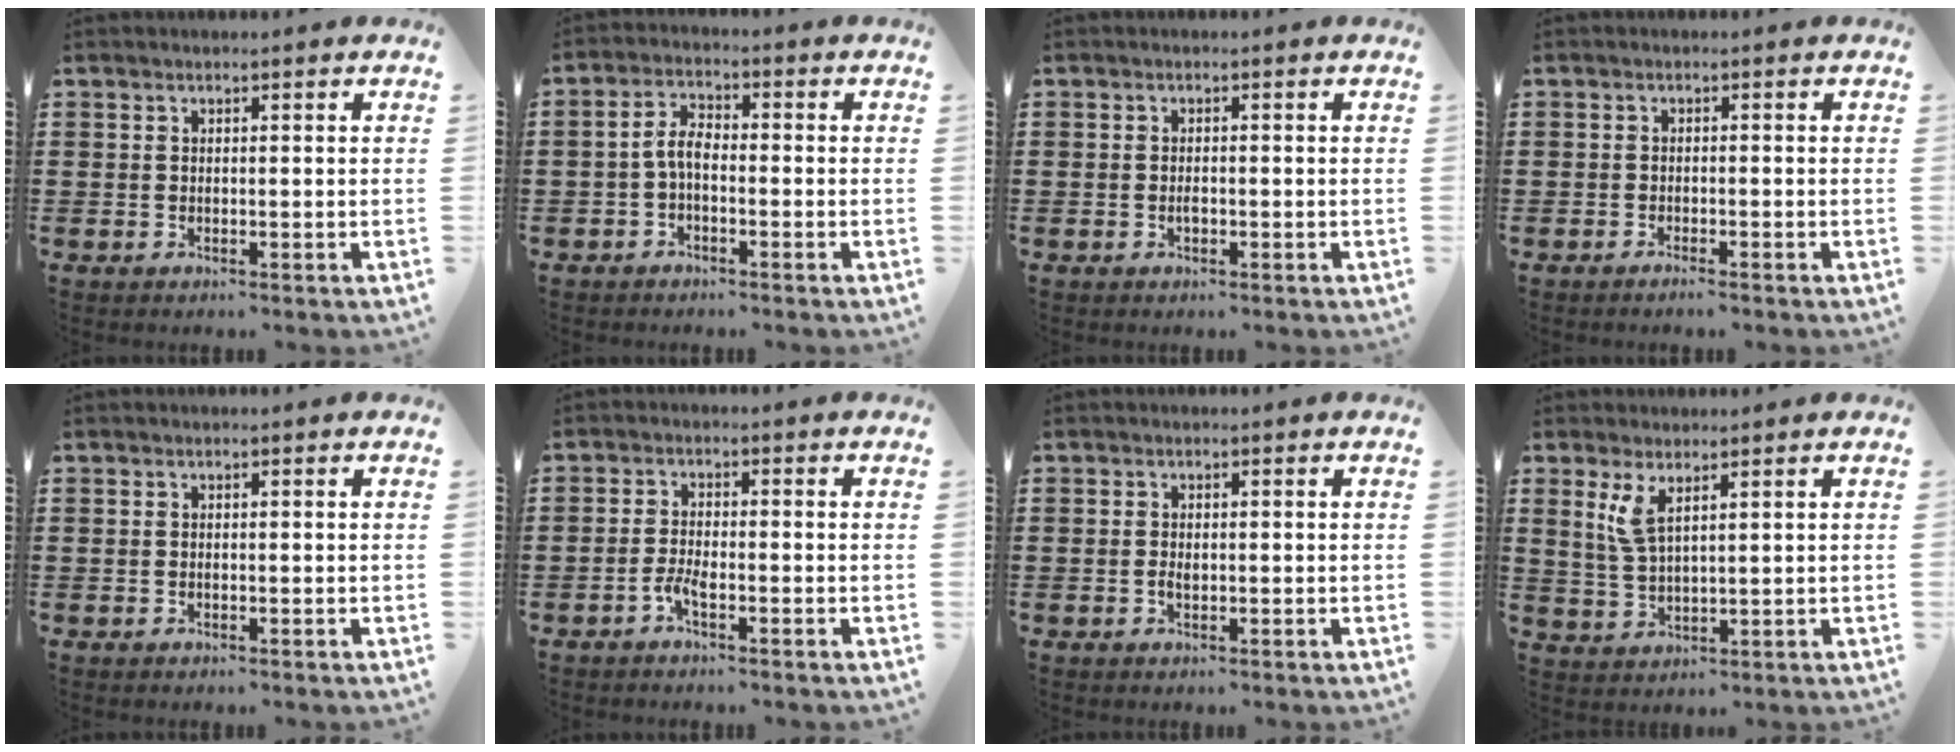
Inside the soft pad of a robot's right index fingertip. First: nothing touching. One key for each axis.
{"total": 3.6, "fx": -1.1, "fy": 1.6, "fz": 3.1, "tx": -0.079, "ty": 0.002, "tz": -0.029}
{"total": 1.2, "fx": -0.4, "fy": 0.5, "fz": 1.0, "tx": -0.020, "ty": -0.004, "tz": -0.006}
{"total": 1.2, "fx": -1.1, "fy": -0.2, "fz": 0.4, "tx": -0.009, "ty": -0.005, "tz": -0.021}
{"total": 0.0}
{"total": 2.6, "fx": -1.5, "fy": 0.5, "fz": 2.0, "tx": -0.050, "ty": -0.006, "tz": -0.031}
{"total": 1.1, "fx": -0.2, "fy": 0.5, "fz": 1.0, "tx": -0.019, "ty": -0.002, "tz": -0.004}
{"total": 4.2, "fx": 2.3, "fy": 1.4, "fz": 3.2, "tx": -0.078, "ty": 0.001, "tz": 0.039}